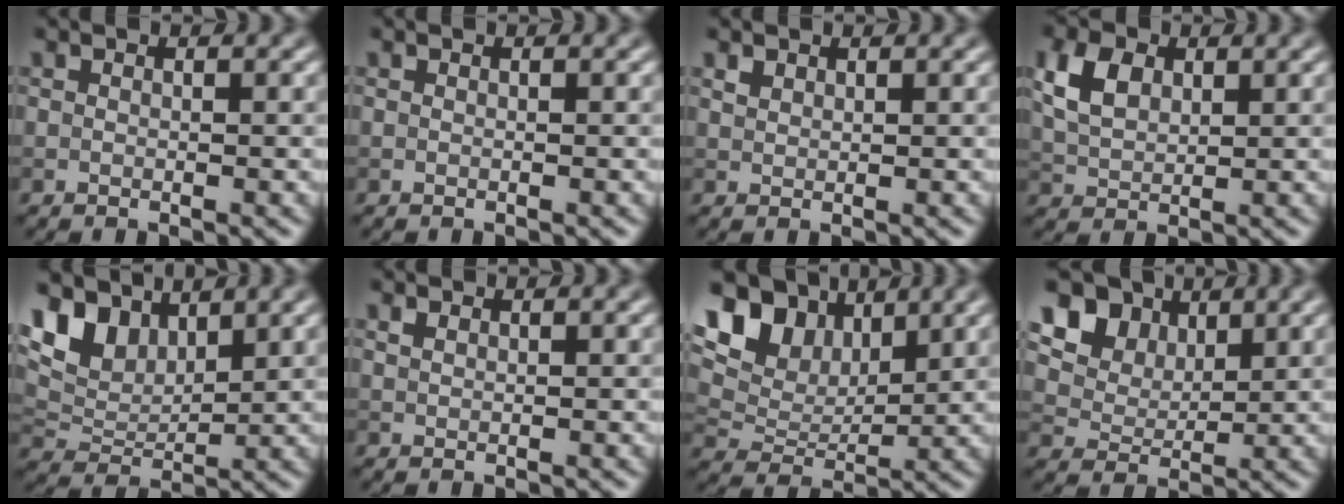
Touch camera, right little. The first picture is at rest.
{"total": 0.0}
{"total": 1.0, "force": [0.8, 0.5, 0.3], "torque": [-0.008, 0.001, 0.018]}
{"total": 4.3, "force": [1.6, 2.9, 2.8], "torque": [-0.068, 0.006, 0.029]}
{"total": 6.3, "force": [3.9, 3.6, 3.4], "torque": [-0.075, 0.003, 0.070]}
{"total": 0.7, "force": [0.6, 0.4, 0.3], "torque": [-0.010, 0.001, 0.013]}
{"total": 10.0, "force": [5.3, 6.1, 5.9], "torque": [-0.121, 0.023, 0.081]}
{"total": 10.9, "force": [6.1, 7.5, 4.9], "torque": [-0.109, 0.019, 0.104]}